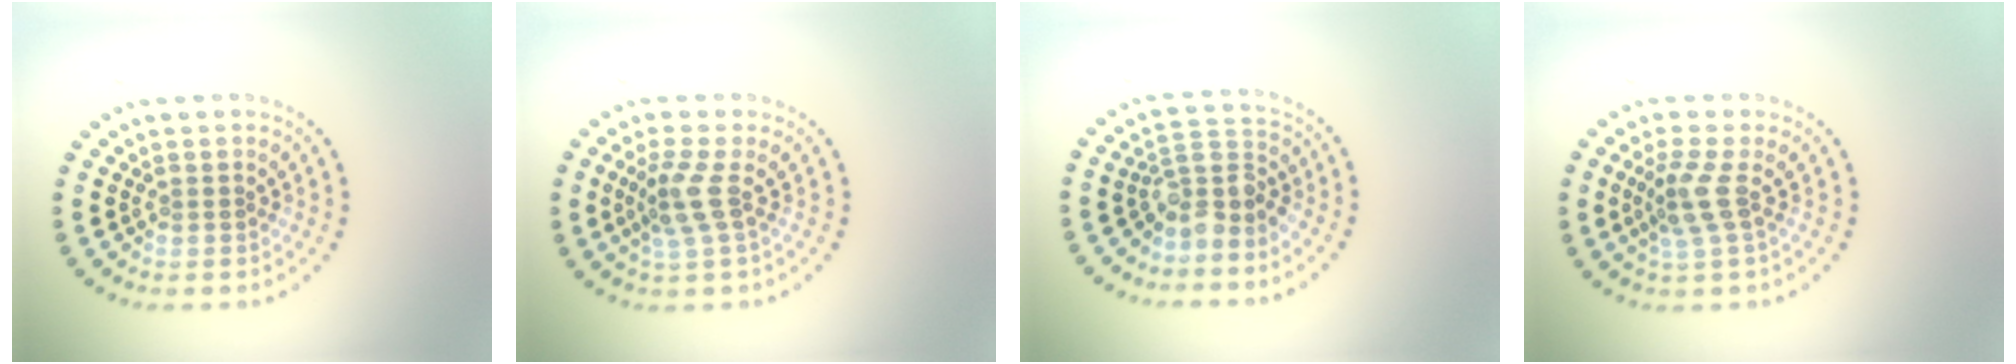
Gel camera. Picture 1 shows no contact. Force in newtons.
{"total": 2.7, "press": 2.1, "slide": 1.7}
{"total": 3.3, "press": 2.5, "slide": 2.1}
{"total": 2.7, "press": 2.1, "slide": 1.7}